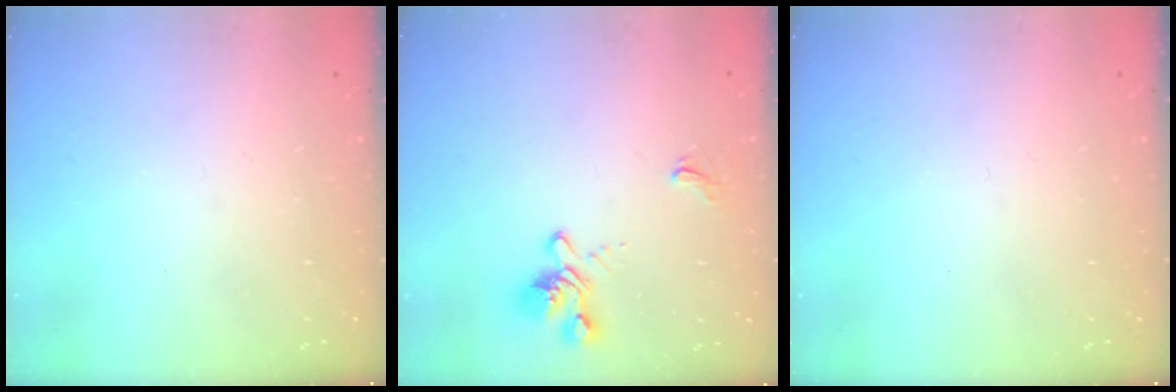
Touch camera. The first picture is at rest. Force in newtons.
{"total": 5.7, "press": 5.5, "slide": 1.6}
{"total": 0.0}